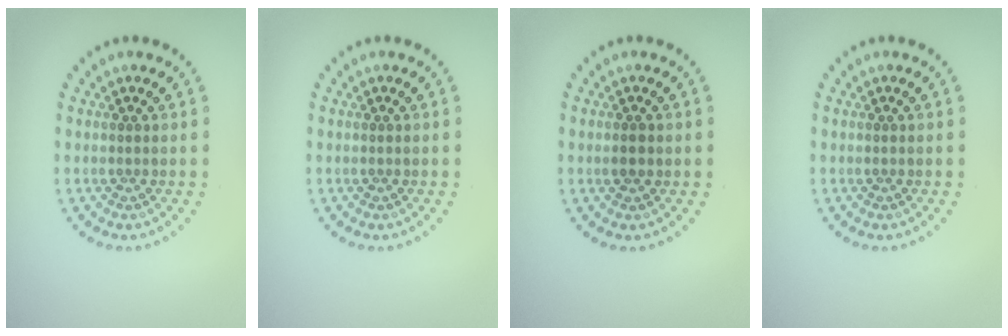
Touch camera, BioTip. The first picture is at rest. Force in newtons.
{"total": 0.0}
{"total": 1.2, "press": 1.2, "slide": 0.1}
{"total": 0.0}